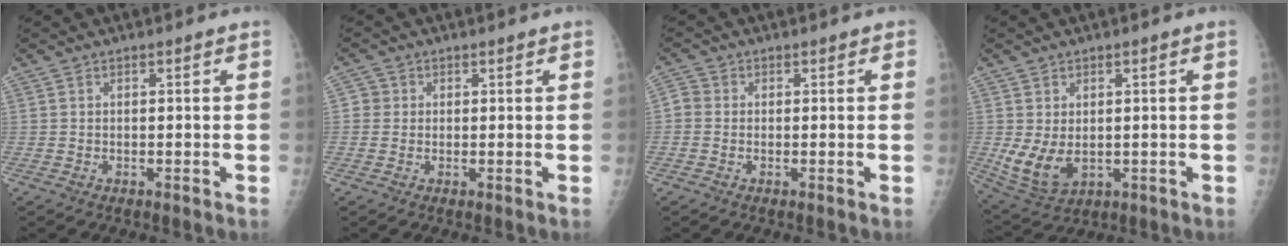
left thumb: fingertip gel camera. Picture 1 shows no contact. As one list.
[{"total": 2.1, "force": [0.4, 2.1, 0.3], "torque": [0.010, 0.002, 0.002]}, {"total": 2.6, "force": [0.0, 2.4, 1.1], "torque": [-0.007, 0.003, -0.012]}, {"total": 7.6, "force": [-0.3, 5.0, 5.7], "torque": [-0.109, -0.009, 0.011]}]